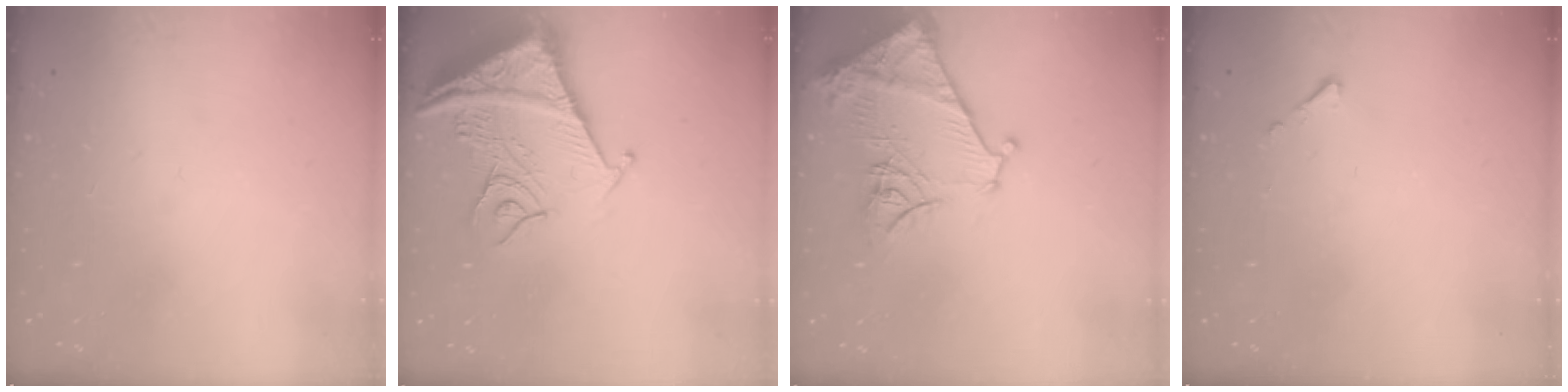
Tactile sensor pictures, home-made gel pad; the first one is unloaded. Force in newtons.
{"total": 15.9, "press": 15.8, "slide": 1.8}
{"total": 17.3, "press": 17.3, "slide": 1.6}
{"total": 2.5, "press": 2.5, "slide": 0.3}